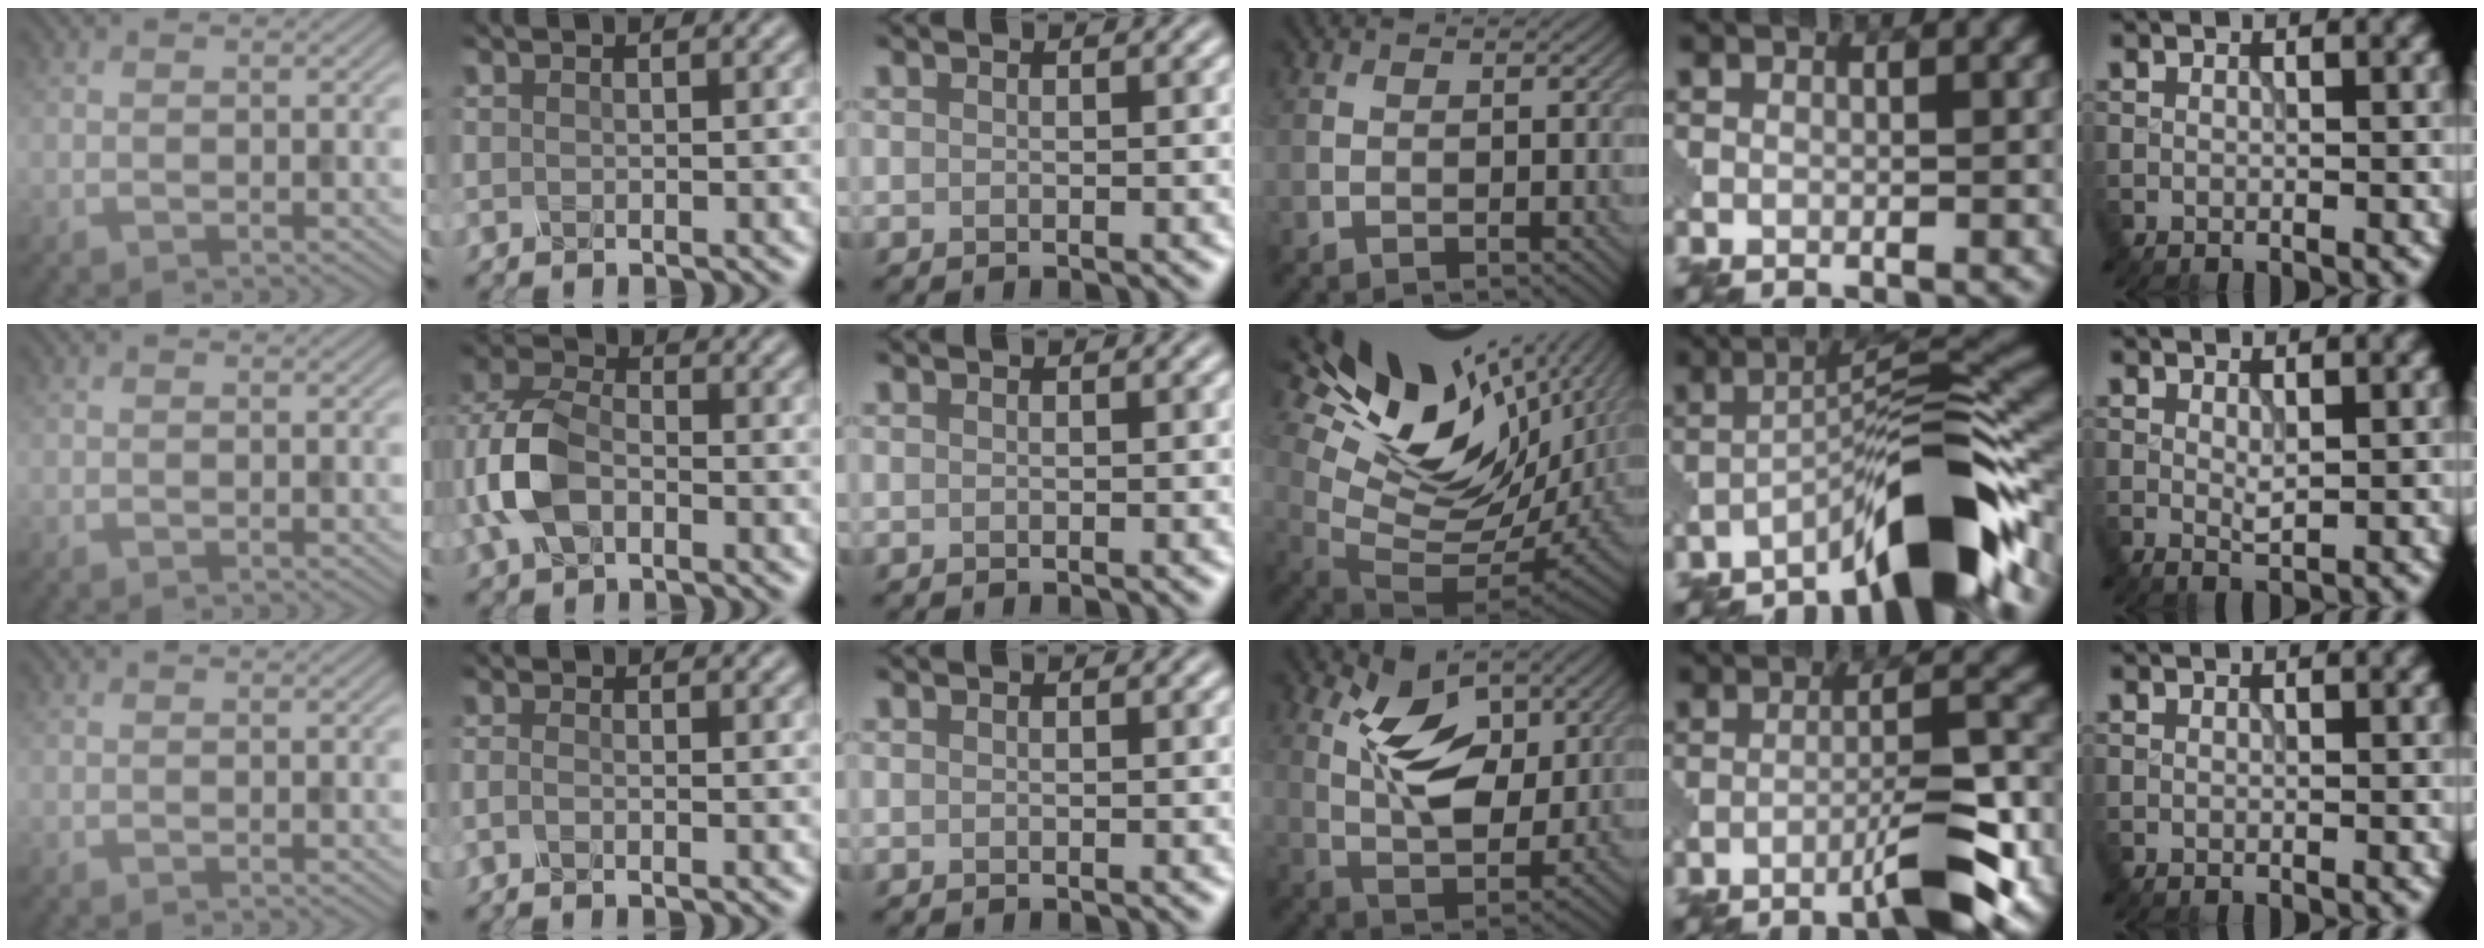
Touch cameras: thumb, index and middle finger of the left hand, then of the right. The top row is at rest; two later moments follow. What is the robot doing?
{"motion": "press", "object": "mechanical pencil"}